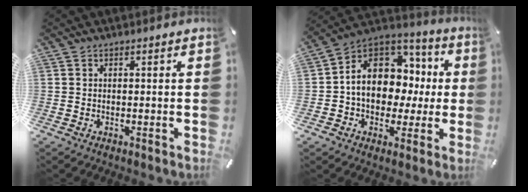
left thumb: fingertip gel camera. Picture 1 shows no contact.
{"total": 13.7, "force": [1.0, 11.2, 7.8], "torque": [-0.133, -0.013, 0.022]}